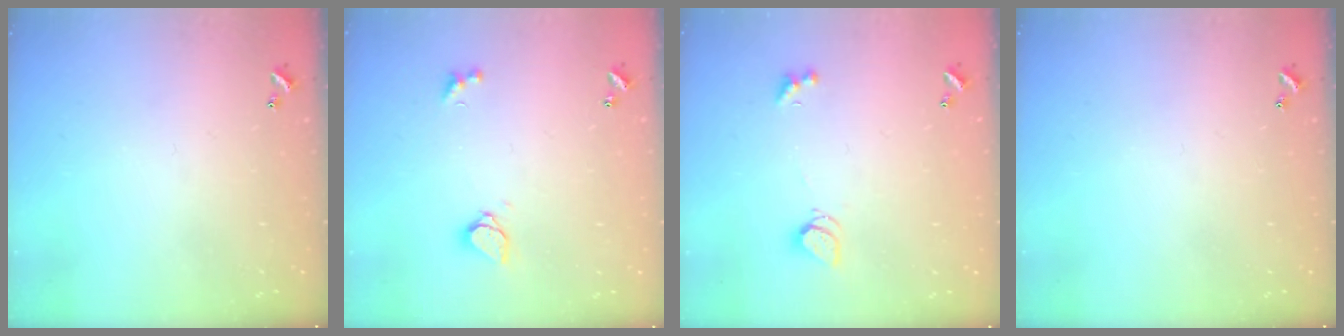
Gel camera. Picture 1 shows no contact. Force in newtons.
{"total": 1.6, "press": 1.5, "slide": 0.5}
{"total": 2.0, "press": 1.9, "slide": 0.5}
{"total": 0.0}